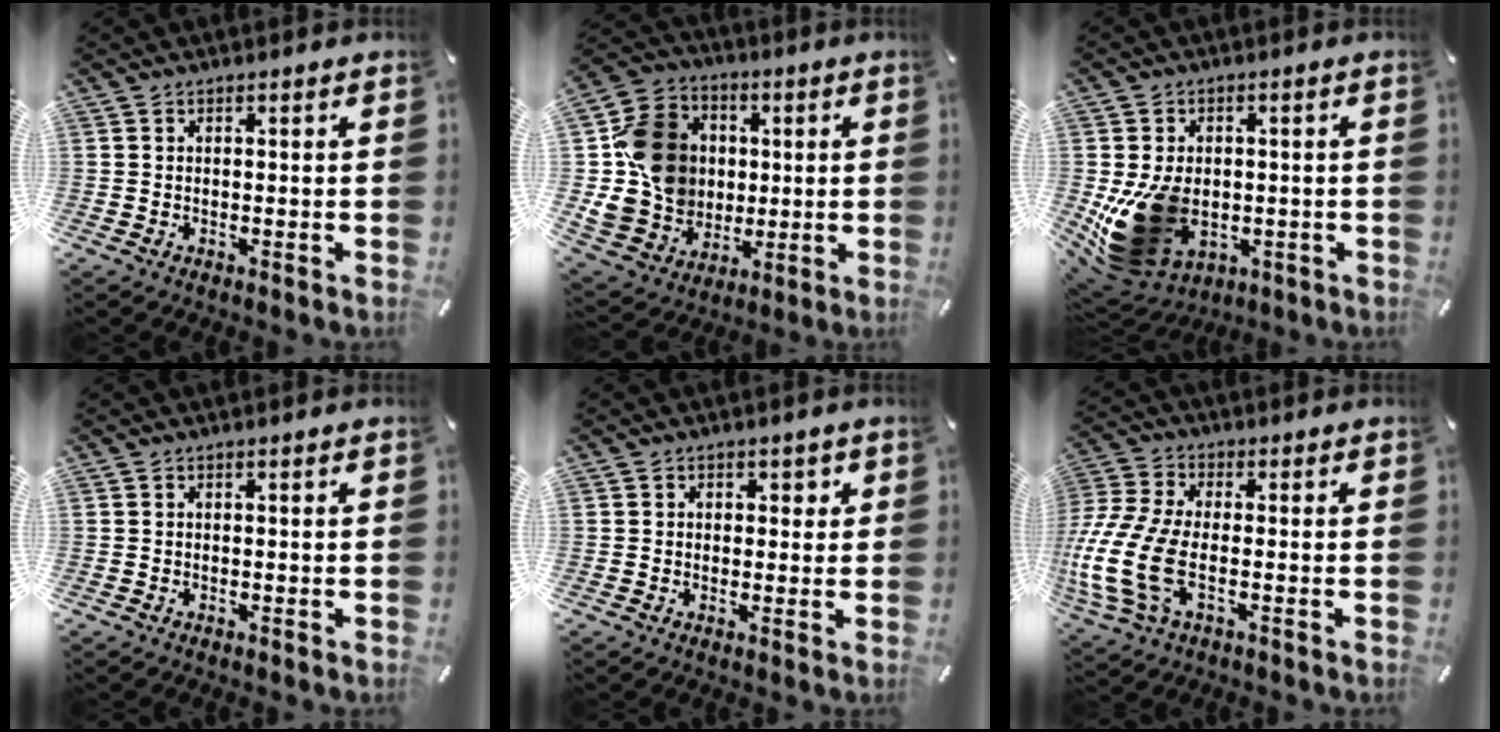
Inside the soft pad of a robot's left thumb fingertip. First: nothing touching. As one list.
[{"total": 16.9, "force": [0.7, 15.3, 7.0], "torque": [-0.135, 0.006, 0.025]}, {"total": 14.7, "force": [-2.3, 11.3, 9.1], "torque": [-0.192, -0.005, -0.037]}, {"total": 0.0}, {"total": 1.8, "force": [0.2, 1.6, 0.6], "torque": [0.002, 0.000, -0.003]}, {"total": 14.5, "force": [-3.4, 8.0, 11.6], "torque": [-0.267, -0.003, -0.058]}]